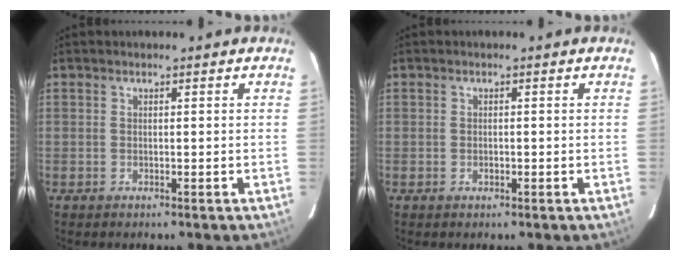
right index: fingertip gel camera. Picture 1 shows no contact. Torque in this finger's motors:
{"motor_torque": [-0.14, 0.09, -0.04, -0.02]}